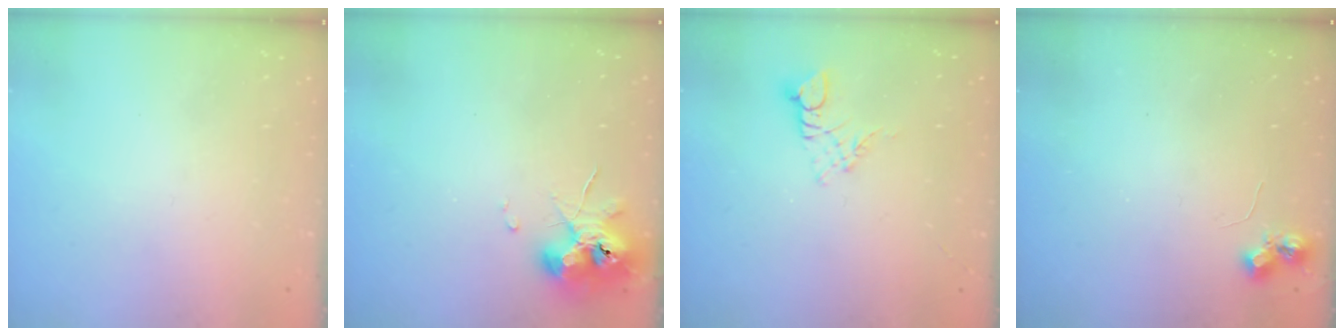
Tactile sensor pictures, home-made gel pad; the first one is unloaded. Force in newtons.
{"total": 10.1, "press": 10.0, "slide": 1.4}
{"total": 3.3, "press": 3.3, "slide": 0.4}
{"total": 7.0, "press": 7.0, "slide": 0.8}